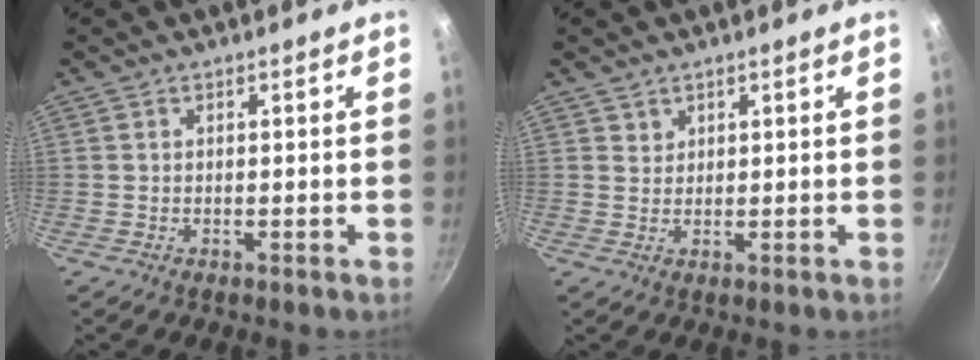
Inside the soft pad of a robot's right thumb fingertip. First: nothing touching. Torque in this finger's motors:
{"motor_torque": [-0.57, 0.34, -0.38, -0.09, 0.04]}